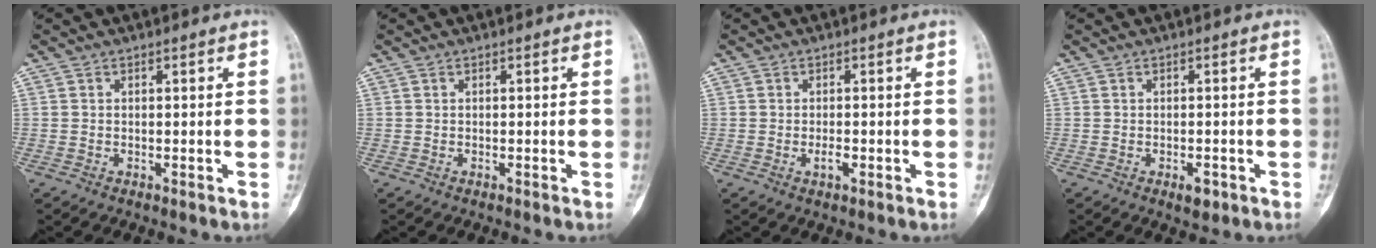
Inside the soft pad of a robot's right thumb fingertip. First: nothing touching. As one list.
[{"total": 0.0}, {"total": 1.8, "force": [-0.6, 0.9, 1.4], "torque": [-0.022, 0.000, -0.009]}, {"total": 2.4, "force": [-1.1, 1.2, 1.8], "torque": [-0.018, 0.003, -0.013]}]